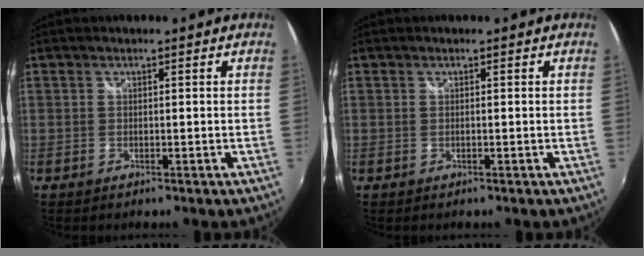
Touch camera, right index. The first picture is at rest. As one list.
[{"total": 0.0}]